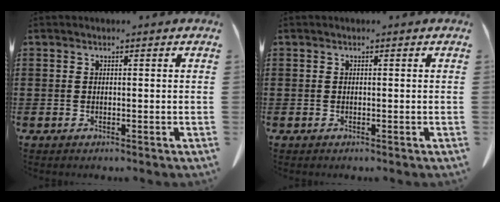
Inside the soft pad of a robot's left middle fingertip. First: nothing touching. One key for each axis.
{"total": 0.0}